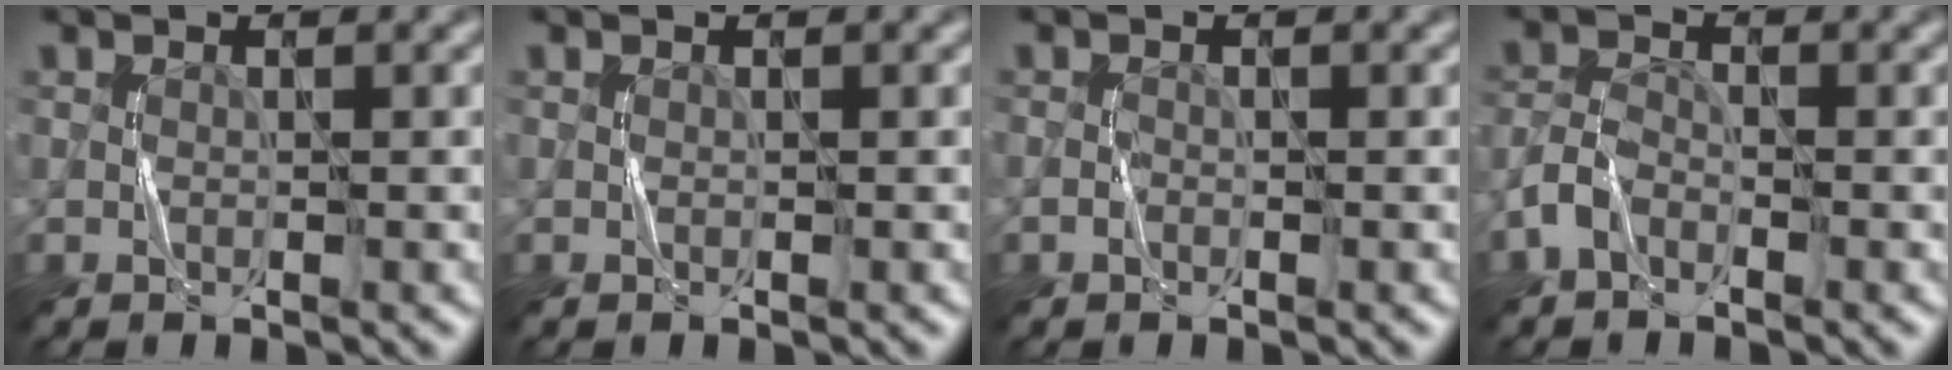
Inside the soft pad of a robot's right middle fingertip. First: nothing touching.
{"total": 0.0}
{"total": 0.0}
{"total": 2.2, "force": [-1.5, 1.1, 1.2], "torque": [-0.024, 0.006, -0.039]}